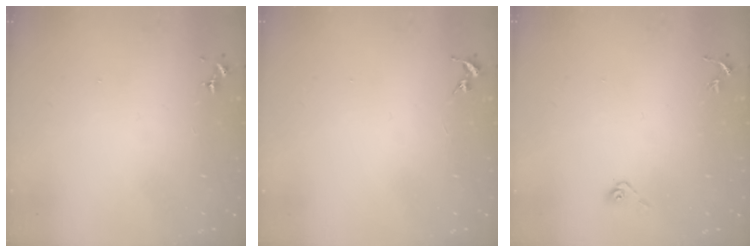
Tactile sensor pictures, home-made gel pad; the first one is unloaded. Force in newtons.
{"total": 0.0}
{"total": 4.0, "press": 3.6, "slide": 1.8}